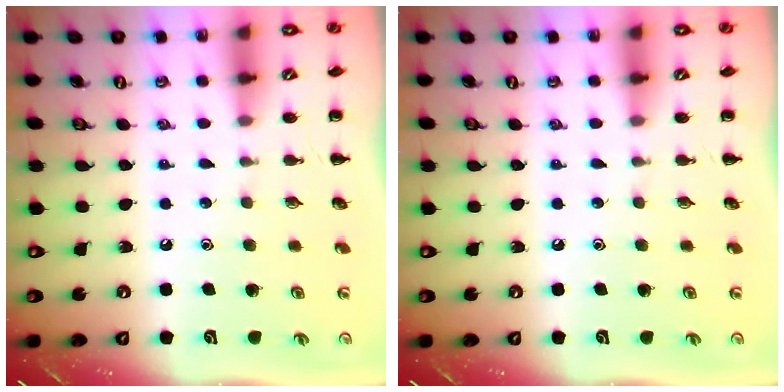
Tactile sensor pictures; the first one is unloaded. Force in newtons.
{"total": 0.0}